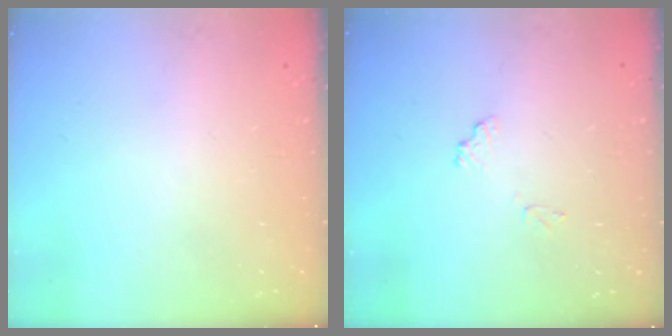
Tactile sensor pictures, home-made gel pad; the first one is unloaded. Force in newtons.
{"total": 6.2, "press": 6.2, "slide": 0.2}